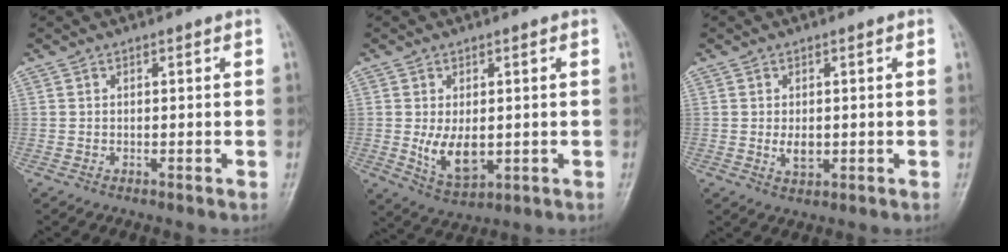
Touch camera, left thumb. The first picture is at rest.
{"total": 7.1, "force": [-0.5, 4.2, 5.7], "torque": [-0.084, -0.017, 0.005]}
{"total": 2.8, "force": [-0.2, 1.9, 2.2], "torque": [-0.028, -0.005, 0.000]}